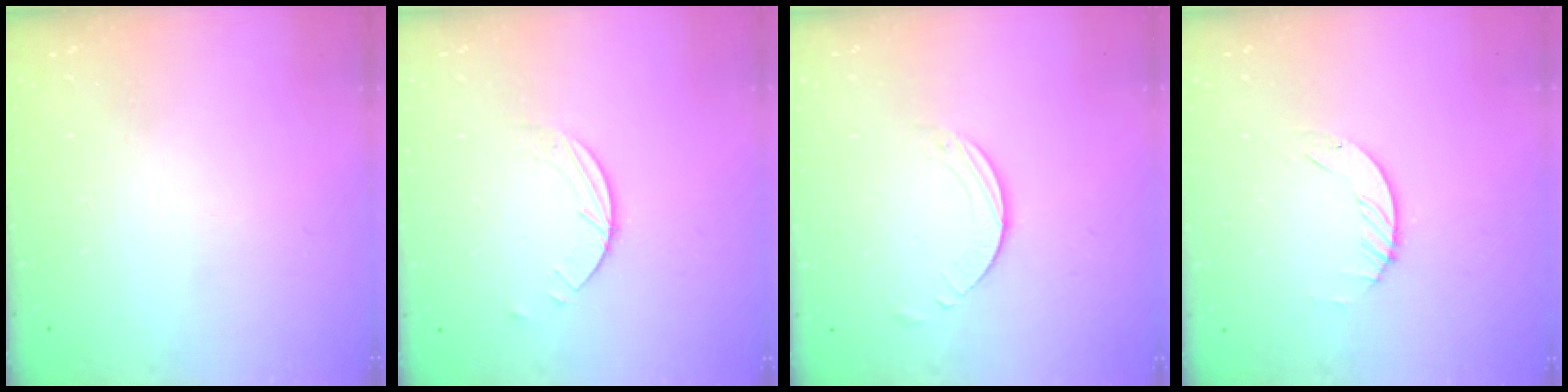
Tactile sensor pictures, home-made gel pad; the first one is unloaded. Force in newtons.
{"total": 1.5, "press": 1.5, "slide": 0.1}
{"total": 1.9, "press": 1.9, "slide": 0.2}
{"total": 1.2, "press": 1.2, "slide": 0.2}